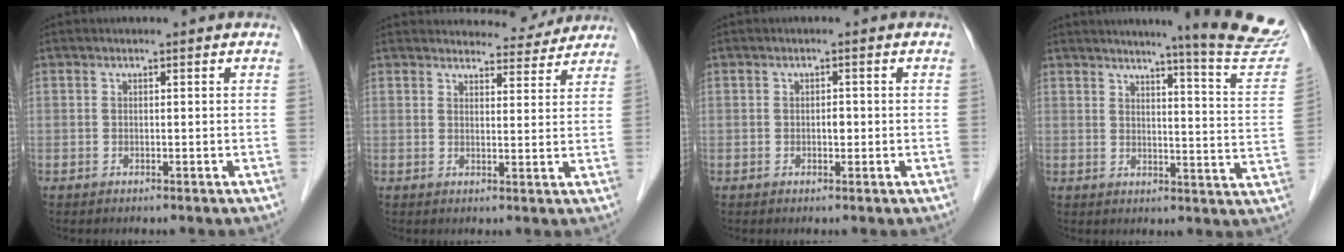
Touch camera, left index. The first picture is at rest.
{"total": 6.8, "force": [6.5, 1.7, 0.4], "torque": [0.011, -0.005, 0.064]}
{"total": 1.5, "force": [-1.2, 0.6, 0.6], "torque": [-0.009, -0.005, -0.019]}
{"total": 15.5, "force": [14.0, -1.4, 6.5], "torque": [-0.078, -0.101, 0.145]}